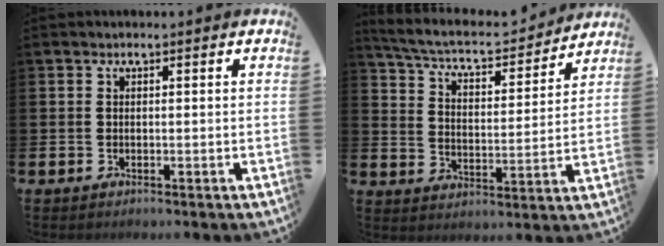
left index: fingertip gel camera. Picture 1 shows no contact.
{"total": 6.3, "force": [5.8, 1.5, 2.1], "torque": [-0.073, -0.043, 0.094]}